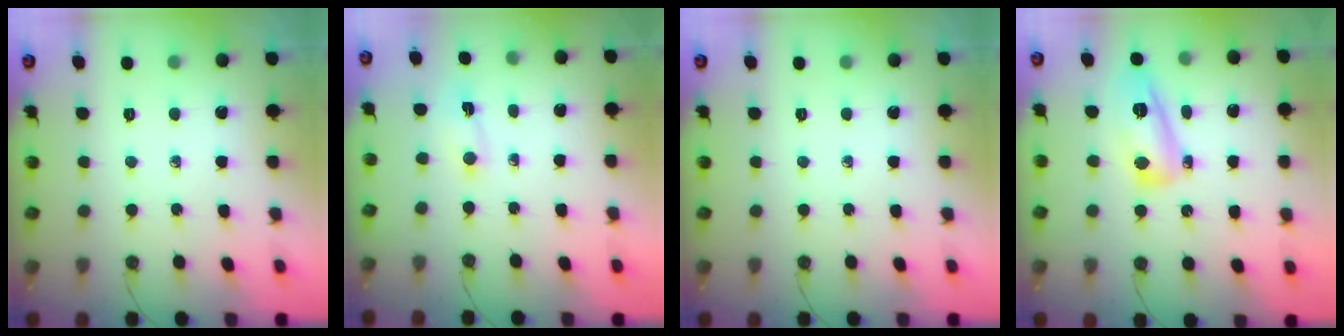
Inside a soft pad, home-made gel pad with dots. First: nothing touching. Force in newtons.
{"total": 1.1, "press": 1.0, "slide": 0.6}
{"total": 0.0}
{"total": 13.8, "press": 13.7, "slide": 1.2}